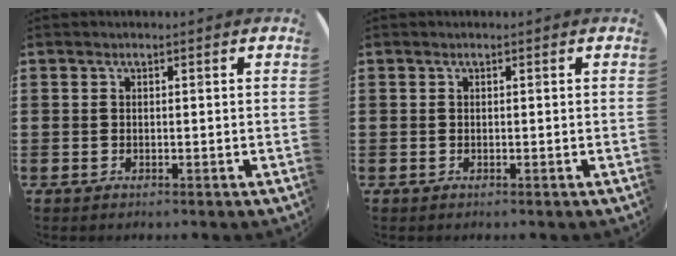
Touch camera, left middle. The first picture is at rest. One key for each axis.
{"total": 0.0}